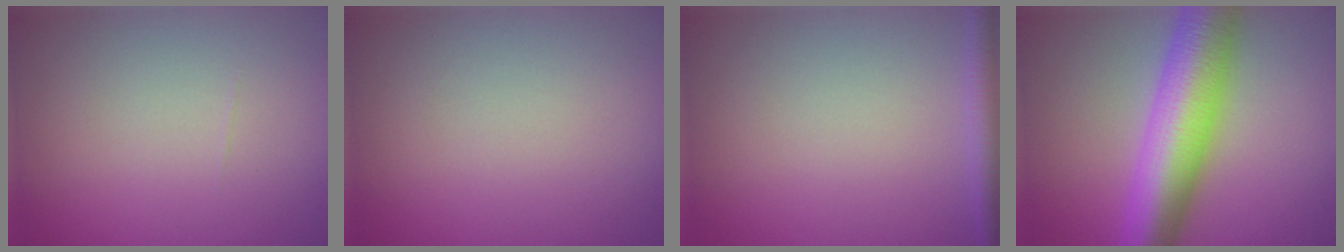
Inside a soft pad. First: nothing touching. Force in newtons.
{"total": 0.0}
{"total": 1.7, "press": 1.7, "slide": 0.1}
{"total": 10.3, "press": 10.3, "slide": 0.1}